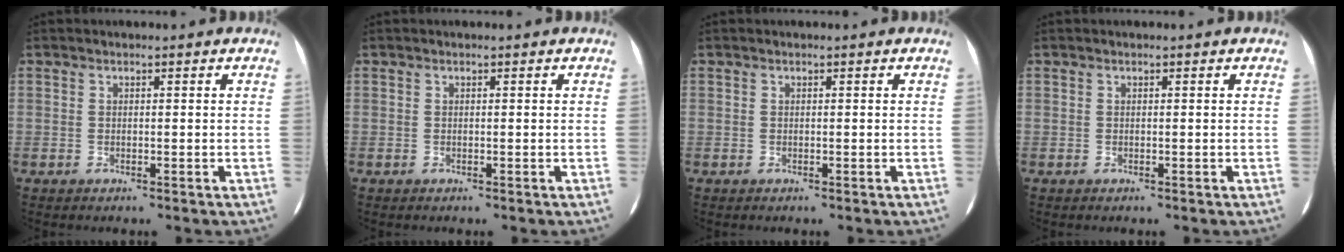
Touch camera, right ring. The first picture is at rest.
{"total": 0.0}
{"total": 0.0}
{"total": 0.0}